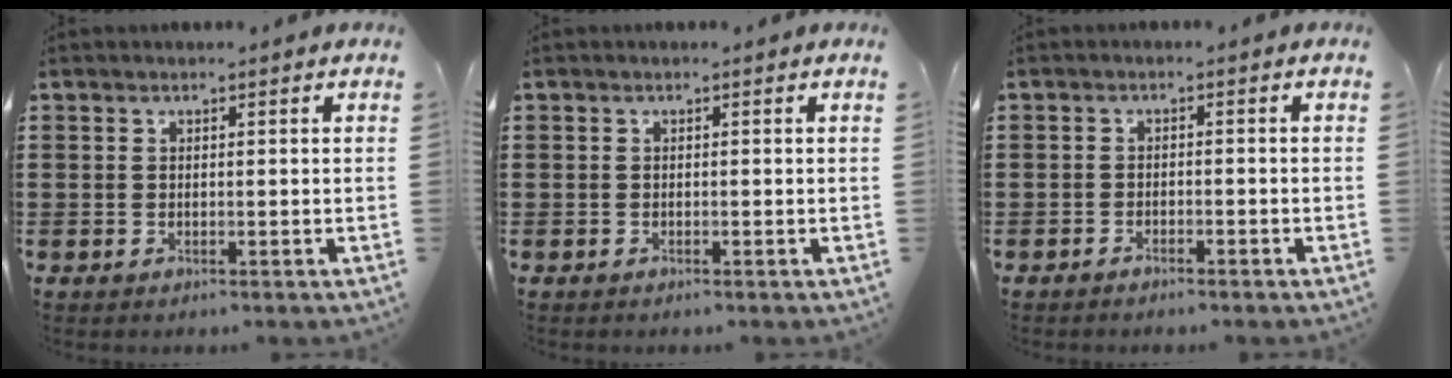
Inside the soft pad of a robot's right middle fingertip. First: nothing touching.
{"total": 0.0}
{"total": 1.3, "force": [-1.3, 0.2, 0.2], "torque": [-0.008, 0.001, -0.026]}